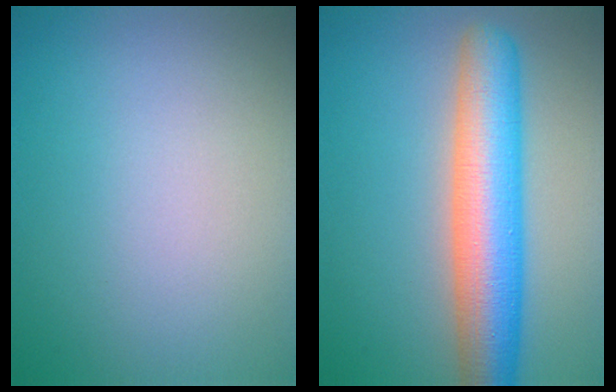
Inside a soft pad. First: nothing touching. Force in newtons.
{"total": 8.6, "press": 8.6, "slide": 0.3}